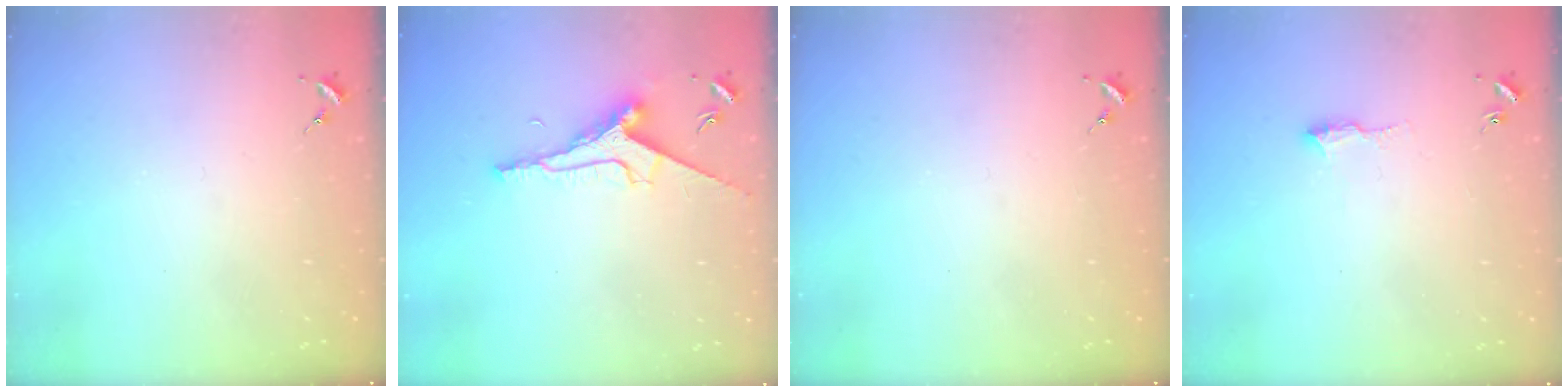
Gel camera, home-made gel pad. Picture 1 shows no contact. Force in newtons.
{"total": 9.5, "press": 9.5, "slide": 0.9}
{"total": 0.0}
{"total": 8.0, "press": 8.0, "slide": 0.8}